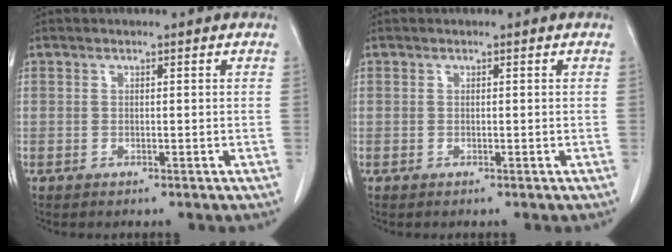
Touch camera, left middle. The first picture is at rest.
{"total": 0.0}